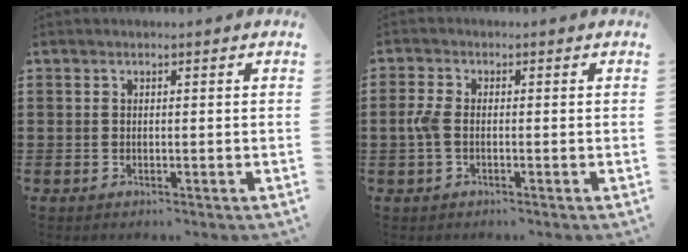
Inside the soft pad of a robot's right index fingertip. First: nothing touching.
{"total": 3.0, "force": [-0.6, 1.4, 2.5], "torque": [-0.070, -0.005, -0.017]}